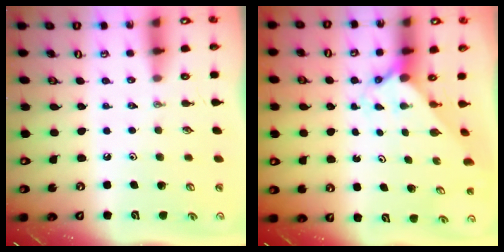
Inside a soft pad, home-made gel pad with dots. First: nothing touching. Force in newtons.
{"total": 1.2, "press": 1.2, "slide": 0.1}